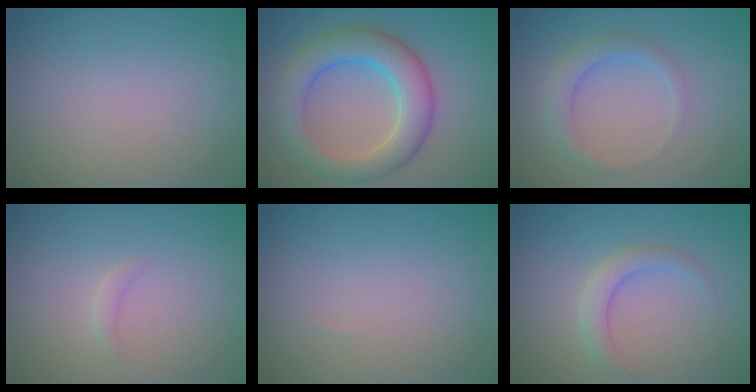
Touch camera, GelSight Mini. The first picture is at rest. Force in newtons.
{"total": 6.8, "press": 6.8, "slide": 0.0}
{"total": 2.6, "press": 2.6, "slide": 0.1}
{"total": 0.8, "press": 0.7, "slide": 0.2}
{"total": 0.0}
{"total": 2.3, "press": 2.3, "slide": 0.0}